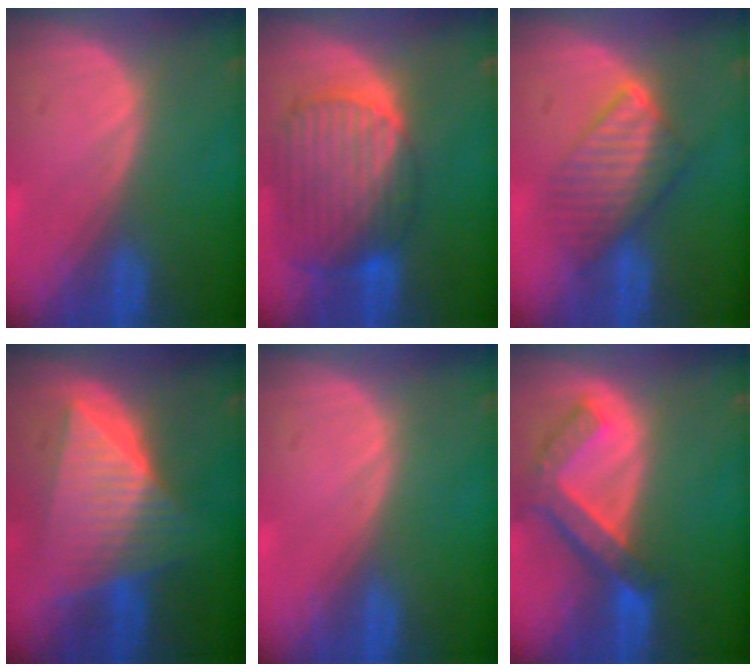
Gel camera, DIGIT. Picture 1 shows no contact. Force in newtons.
{"total": 10.7, "press": 9.2, "slide": 5.4}
{"total": 6.5, "press": 6.4, "slide": 0.9}
{"total": 9.9, "press": 9.8, "slide": 0.6}
{"total": 0.0}
{"total": 7.5, "press": 6.5, "slide": 3.8}